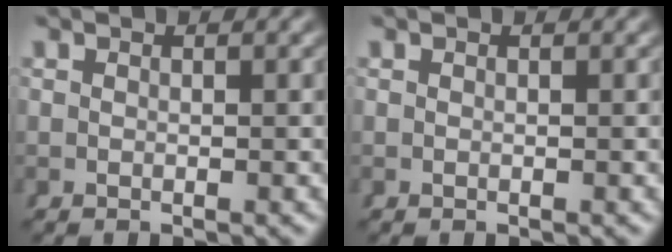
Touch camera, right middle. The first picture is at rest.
{"total": 0.0}